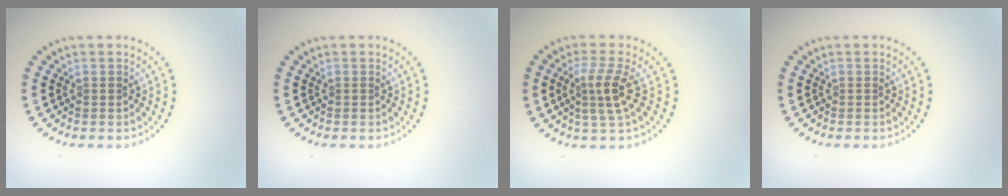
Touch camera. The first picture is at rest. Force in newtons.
{"total": 0.0}
{"total": 2.9, "press": 2.4, "slide": 1.7}
{"total": 0.0}